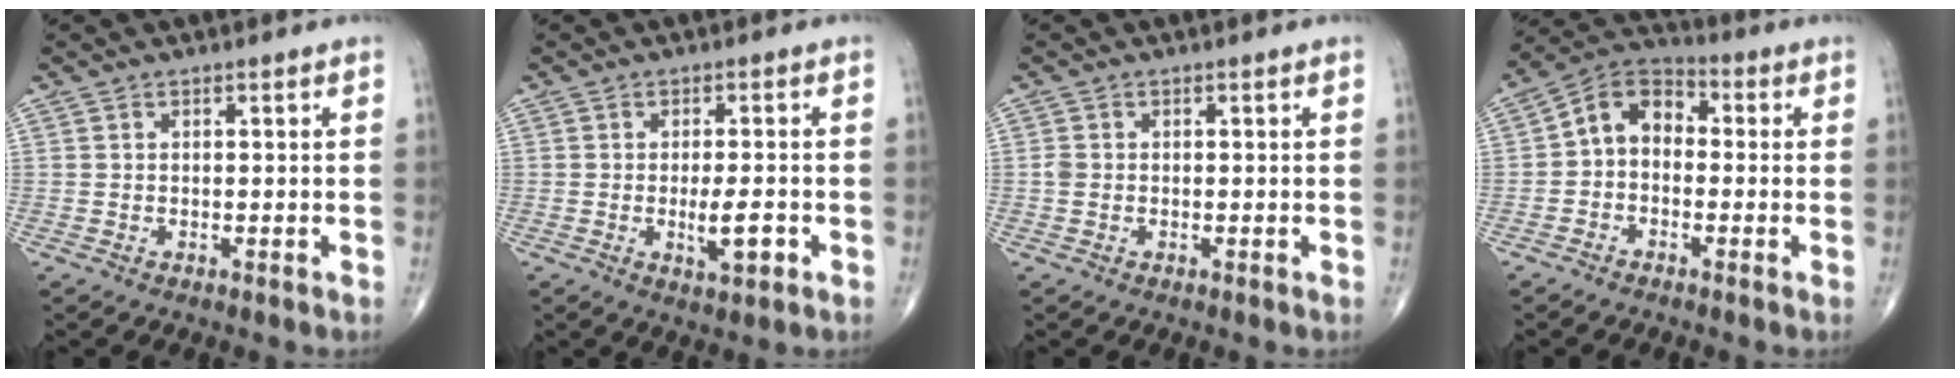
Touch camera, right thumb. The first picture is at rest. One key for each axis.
{"total": 5.1, "fx": -1.3, "fy": 1.7, "fz": 4.7, "tx": -0.071, "ty": -0.005, "tz": -0.017}
{"total": 1.2, "fx": -0.1, "fy": 0.9, "fz": 0.7, "tx": -0.015, "ty": 0.000, "tz": -0.004}
{"total": 8.3, "fx": -0.4, "fy": 6.1, "fz": 5.6, "tx": -0.071, "ty": 0.032, "tz": -0.029}